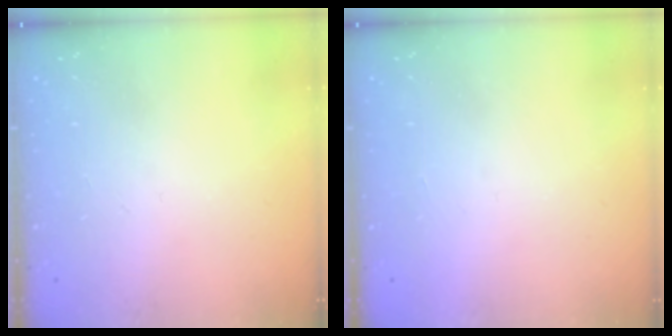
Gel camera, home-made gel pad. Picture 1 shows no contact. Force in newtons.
{"total": 1.5, "press": 1.5, "slide": 0.1}